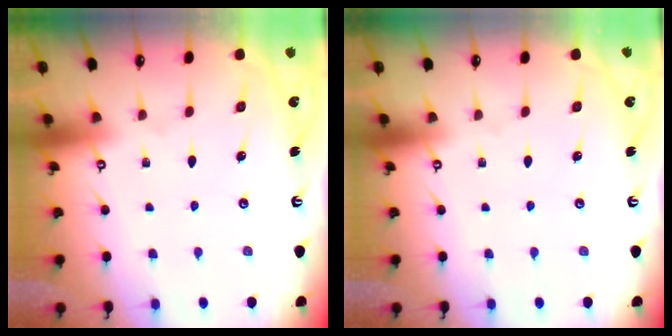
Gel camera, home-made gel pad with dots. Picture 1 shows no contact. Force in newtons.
{"total": 0.0}